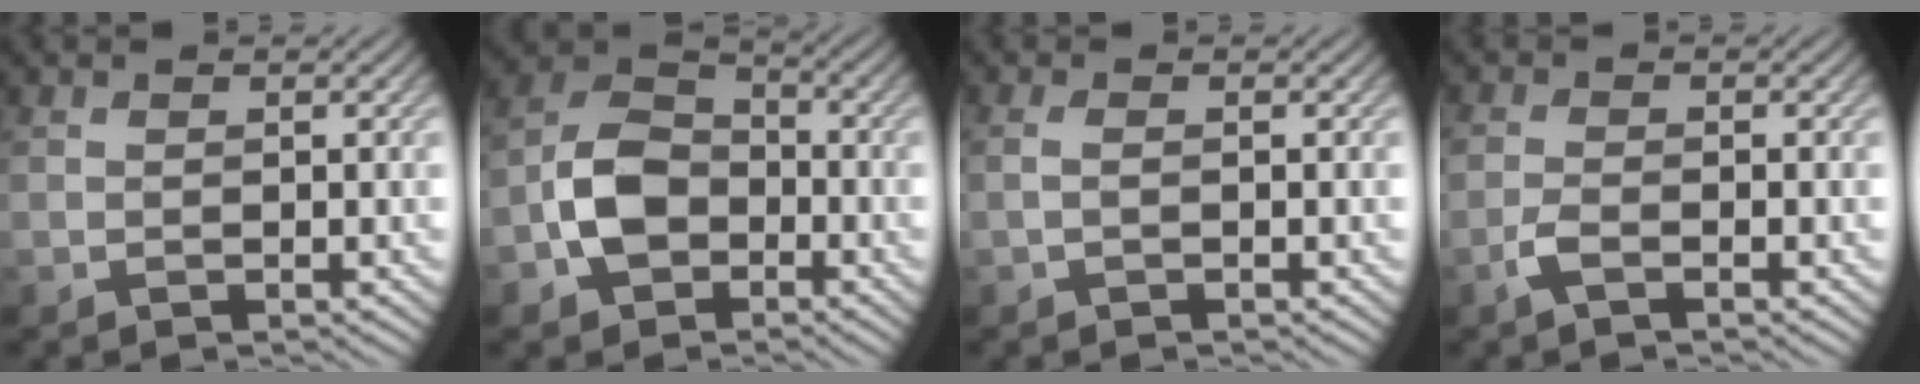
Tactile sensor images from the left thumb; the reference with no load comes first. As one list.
[{"total": 7.4, "force": [-2.7, 5.3, 4.4], "torque": [-0.096, 0.006, -0.070]}, {"total": 0.9, "force": [-0.3, 0.0, 0.8], "torque": [-0.022, 0.004, -0.013]}, {"total": 2.0, "force": [-1.2, 0.6, 1.5], "torque": [-0.039, 0.002, -0.033]}]